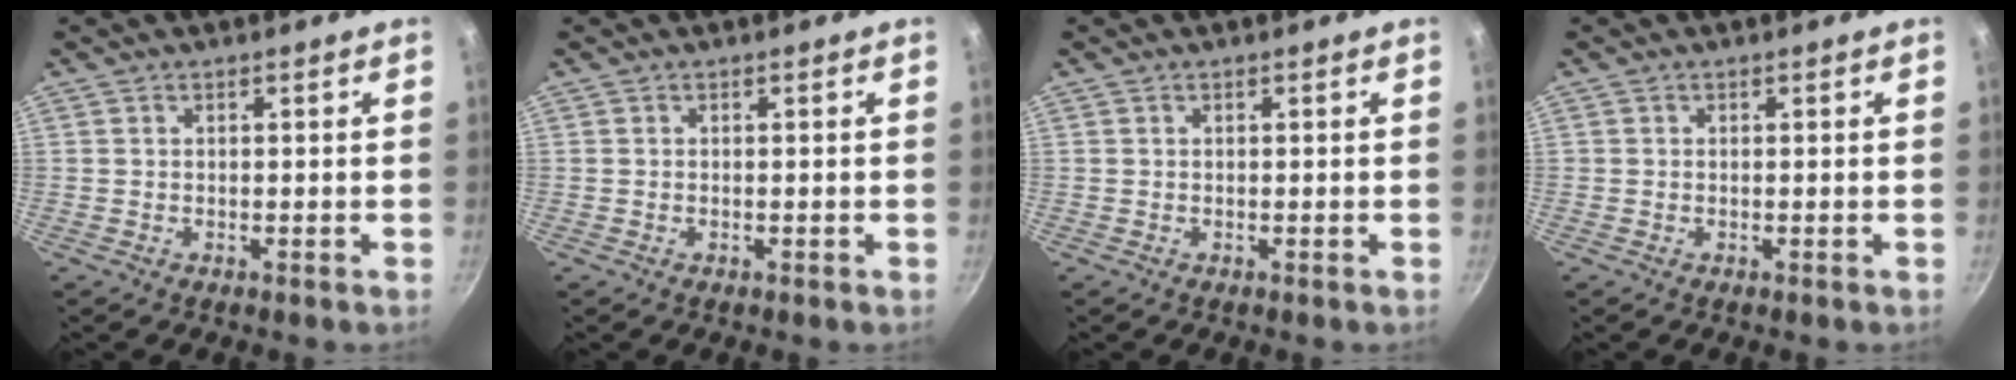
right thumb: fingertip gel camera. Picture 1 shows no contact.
{"total": 0.0}
{"total": 0.0}
{"total": 0.0}